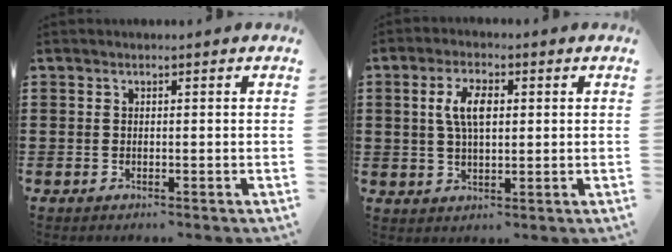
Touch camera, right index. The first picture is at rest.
{"total": 5.6, "force": [1.1, 2.5, 4.9], "torque": [-0.102, 0.013, 0.017]}